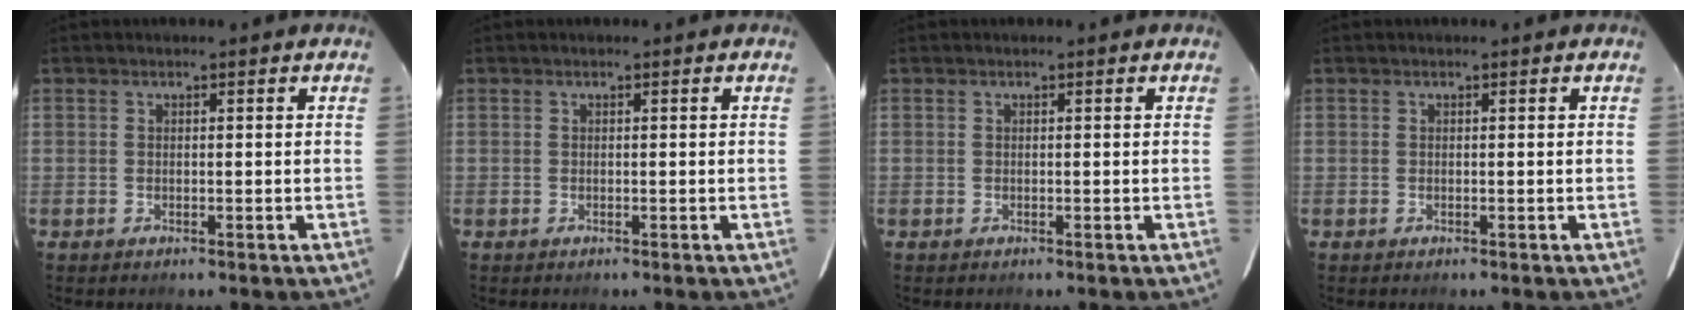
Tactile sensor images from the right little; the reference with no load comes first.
{"total": 0.0}
{"total": 0.0}
{"total": 0.0}